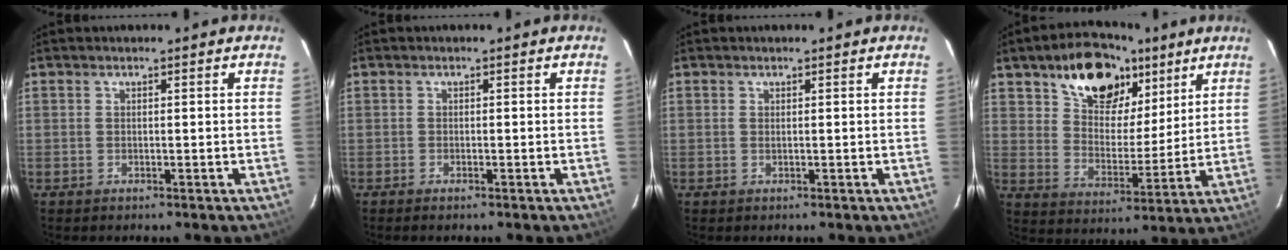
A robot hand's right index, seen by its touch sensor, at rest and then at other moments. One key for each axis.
{"total": 0.6, "fx": -0.6, "fy": -0.1, "fz": 0.1, "tx": -0.004, "ty": -0.002, "tz": -0.012}
{"total": 0.0}
{"total": 16.9, "fx": 10.2, "fy": 9.4, "fz": 9.6, "tx": -0.163, "ty": 0.025, "tz": 0.177}